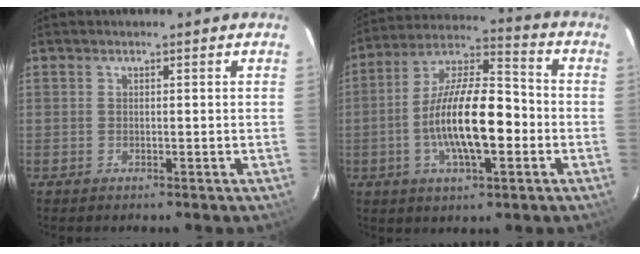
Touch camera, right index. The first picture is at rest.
{"total": 16.1, "force": [-3.5, 5.5, 14.7], "torque": [-0.273, 0.004, -0.067]}